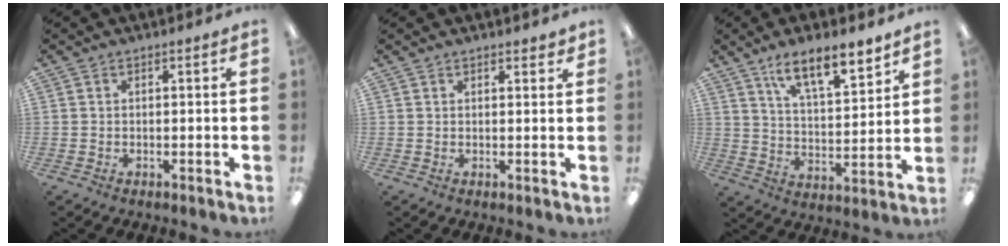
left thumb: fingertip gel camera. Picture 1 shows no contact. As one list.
[{"total": 1.5, "force": [1.4, 0.4, 0.5], "torque": [-0.003, -0.003, 0.023]}, {"total": 11.5, "force": [9.2, 3.1, 6.2], "torque": [-0.085, -0.060, 0.159]}]